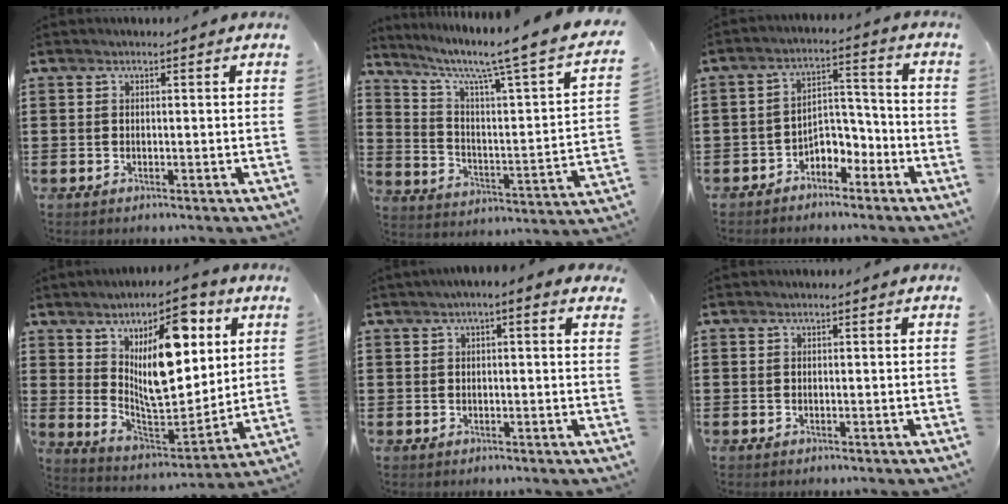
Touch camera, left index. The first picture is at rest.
{"total": 6.5, "force": [4.6, 0.0, 4.6], "torque": [-0.099, -0.048, 0.061]}
{"total": 4.7, "force": [-3.8, 2.2, 1.6], "torque": [-0.032, 0.016, -0.074]}
{"total": 13.1, "force": [4.9, 5.8, 10.7], "torque": [-0.162, -0.018, 0.082]}
{"total": 1.3, "force": [0.2, 0.7, 1.1], "torque": [-0.023, 0.005, 0.000]}
{"total": 0.0}